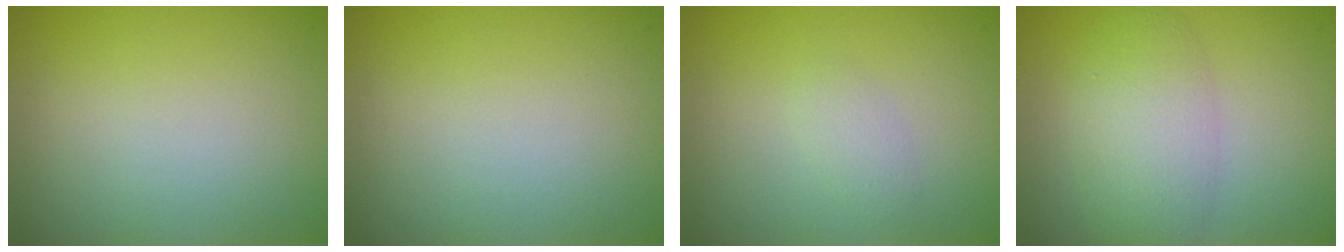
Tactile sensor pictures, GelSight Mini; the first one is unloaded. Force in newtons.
{"total": 0.0}
{"total": 1.1, "press": 1.1, "slide": 0.1}
{"total": 4.4, "press": 4.4, "slide": 0.1}